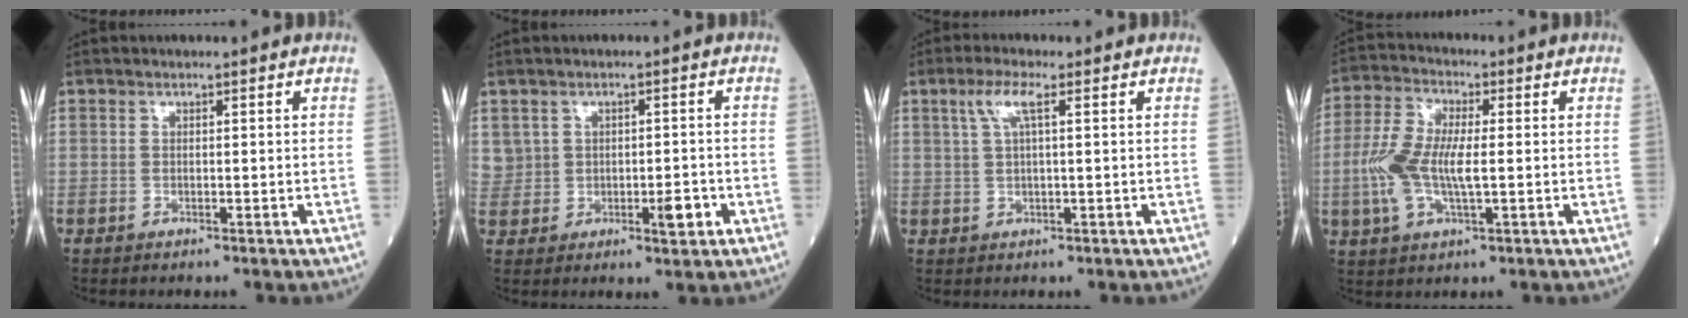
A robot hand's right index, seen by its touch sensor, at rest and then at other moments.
{"total": 4.1, "force": [0.3, 3.0, 2.8], "torque": [-0.034, 0.010, 0.018]}
{"total": 3.8, "force": [1.7, 0.4, 3.4], "torque": [-0.079, 0.013, 0.040]}
{"total": 9.0, "force": [-0.5, 3.2, 8.4], "torque": [-0.199, 0.008, -0.007]}